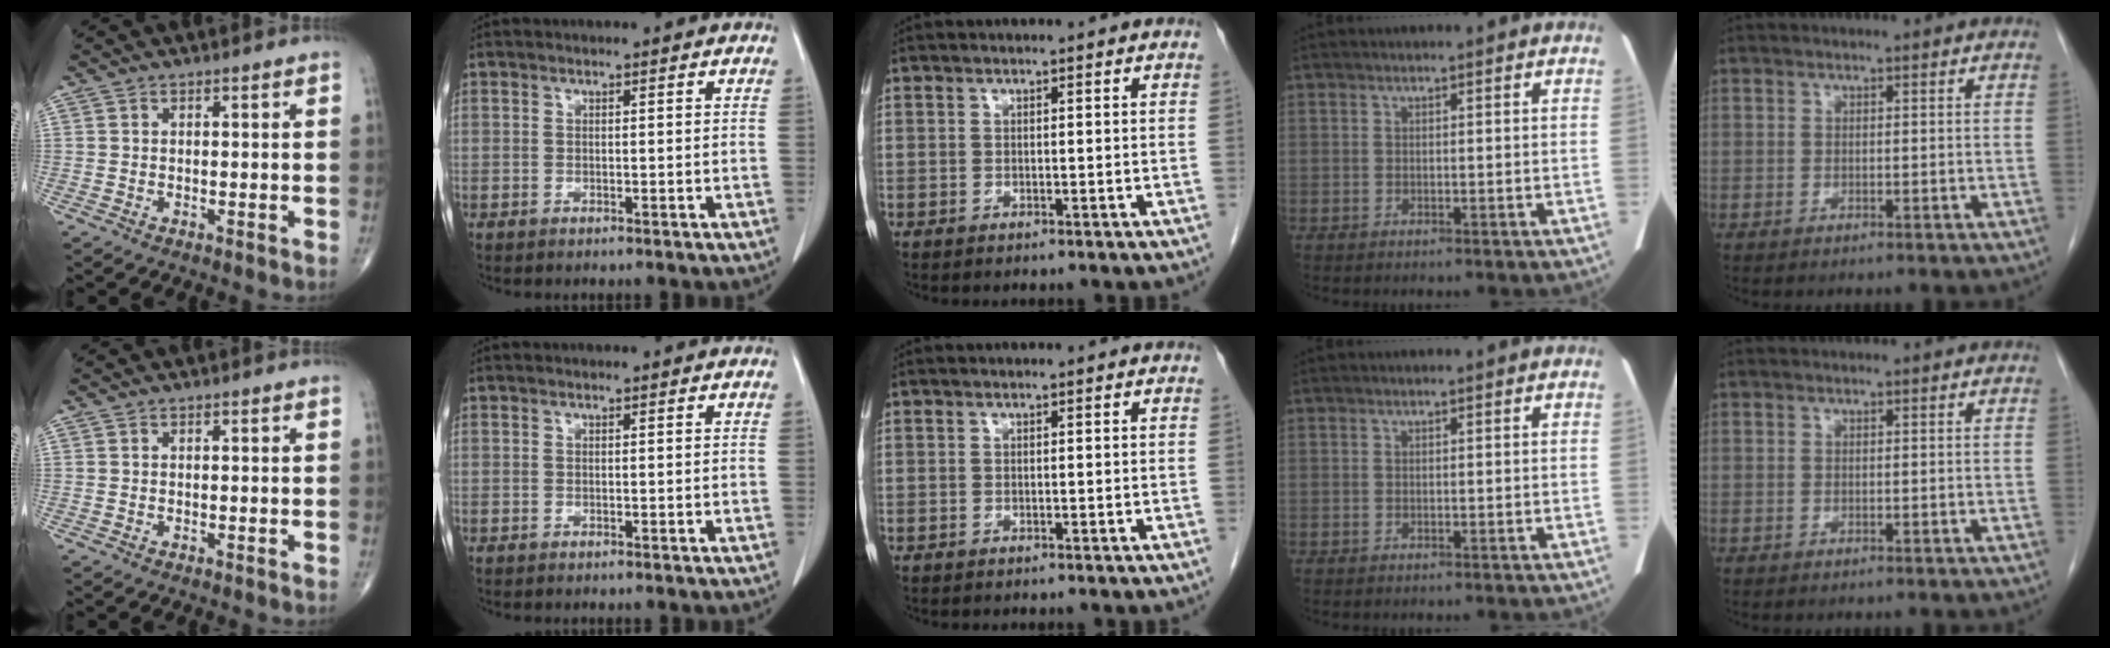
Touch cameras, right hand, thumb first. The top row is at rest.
{}